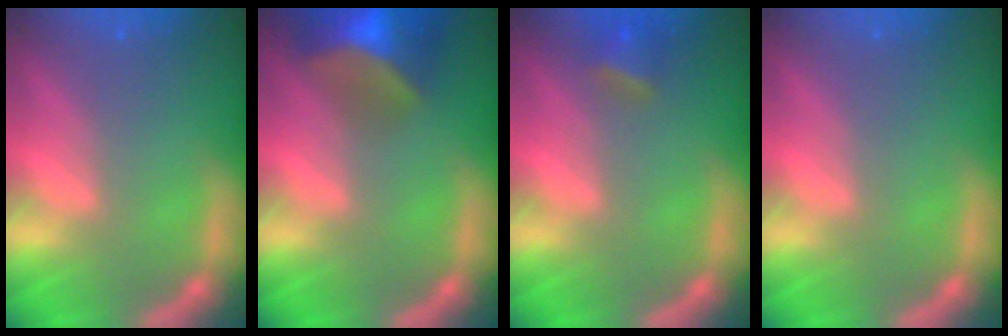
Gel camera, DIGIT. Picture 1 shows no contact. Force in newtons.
{"total": 9.5}
{"total": 2.4}
{"total": 0.0}